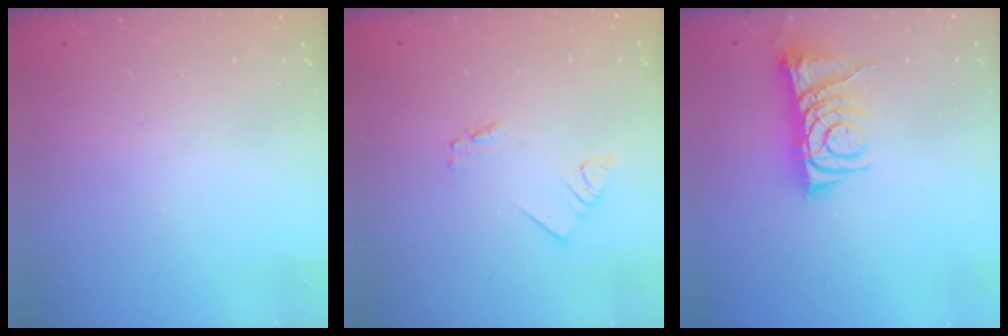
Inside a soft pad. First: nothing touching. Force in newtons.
{"total": 1.8, "press": 1.7, "slide": 0.2}
{"total": 8.3, "press": 8.3, "slide": 0.4}